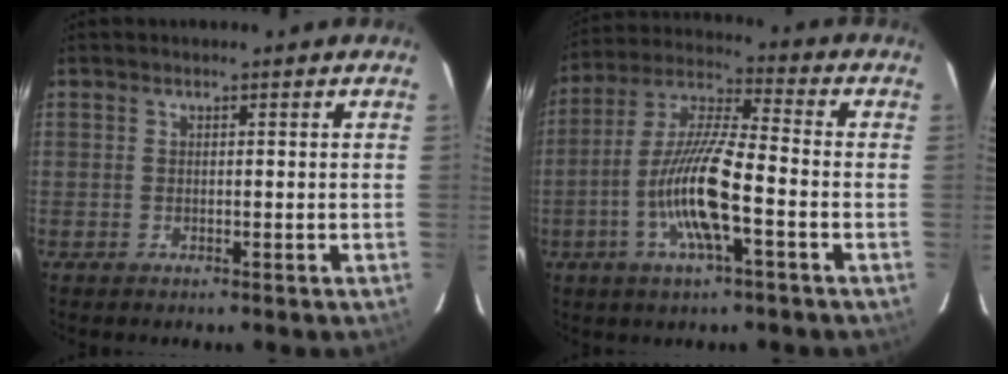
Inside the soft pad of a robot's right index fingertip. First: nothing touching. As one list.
[{"total": 13.1, "force": [-3.9, 1.8, 12.4], "torque": [-0.247, 0.000, -0.074]}]